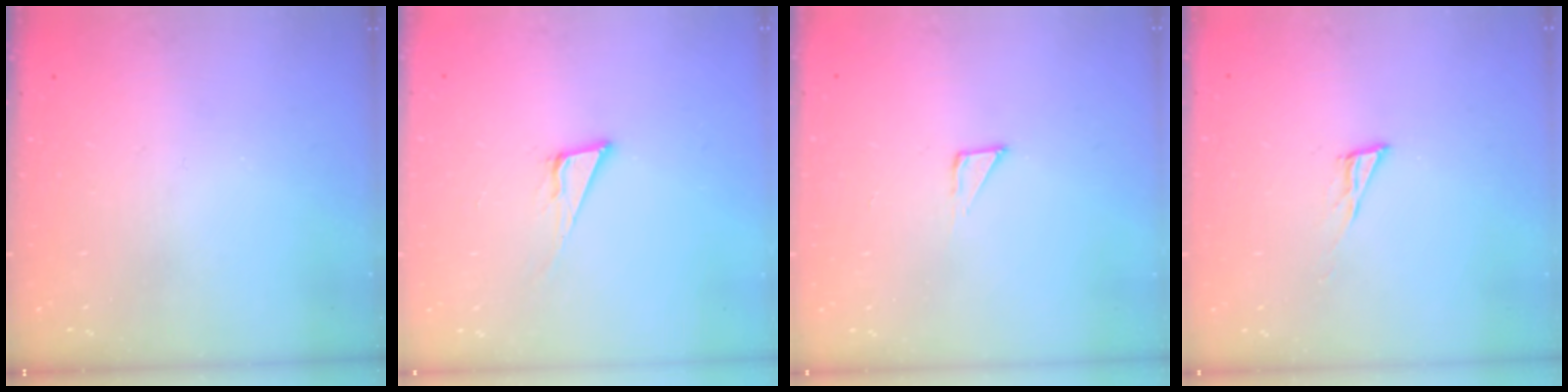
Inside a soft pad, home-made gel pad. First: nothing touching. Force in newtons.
{"total": 7.4, "press": 6.9, "slide": 2.6}
{"total": 2.1, "press": 2.1, "slide": 0.1}
{"total": 5.7, "press": 5.5, "slide": 1.4}